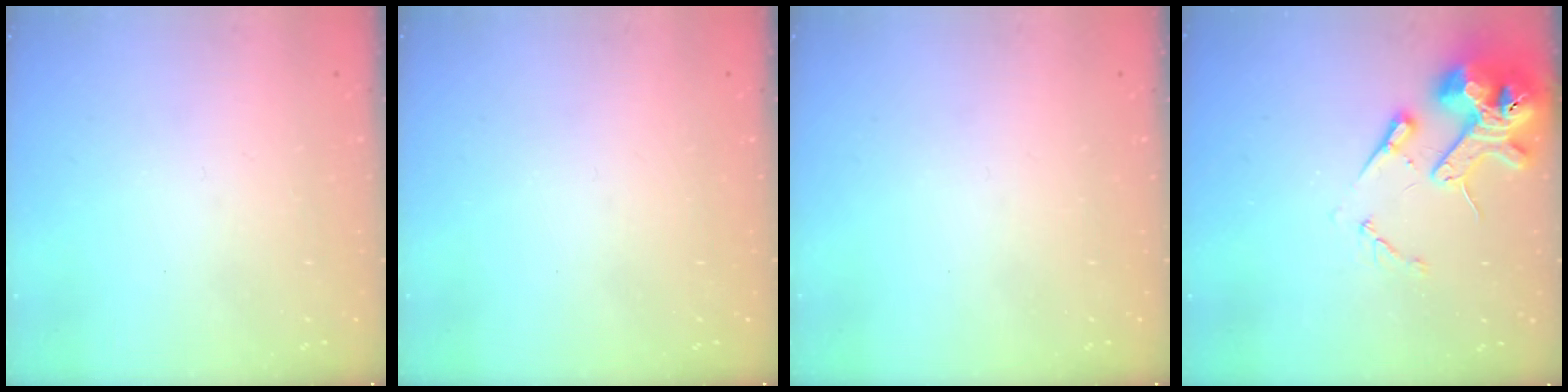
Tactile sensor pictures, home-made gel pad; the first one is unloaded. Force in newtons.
{"total": 0.0}
{"total": 0.0}
{"total": 14.8, "press": 14.6, "slide": 2.2}